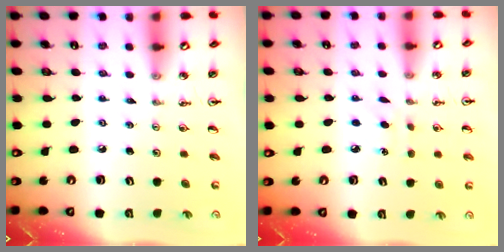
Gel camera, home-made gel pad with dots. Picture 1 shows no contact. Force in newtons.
{"total": 5.0, "press": 4.9, "slide": 0.5}